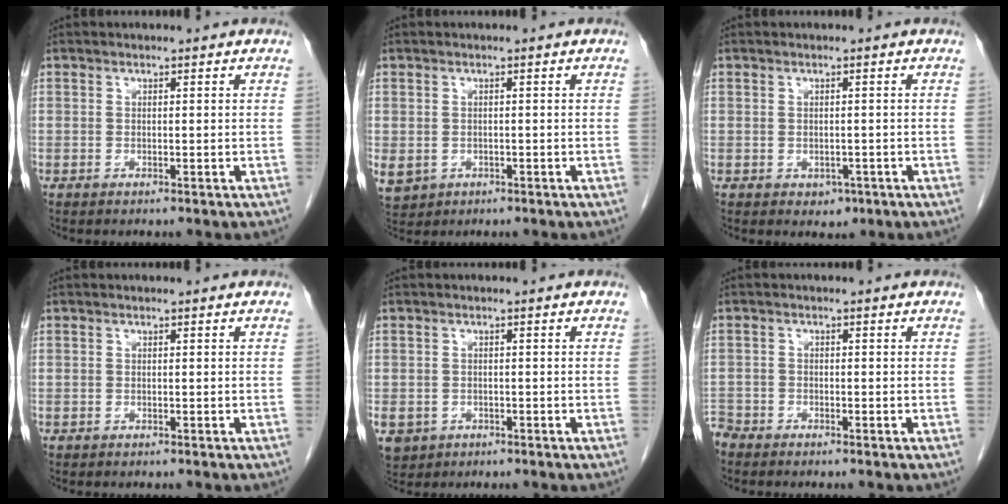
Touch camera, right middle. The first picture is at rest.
{"total": 6.2, "force": [-2.2, 5.3, 2.3], "torque": [-0.065, -0.006, -0.023]}
{"total": 1.8, "force": [-0.7, 1.4, 0.9], "torque": [-0.011, 0.002, -0.002]}
{"total": 0.0}
{"total": 6.7, "force": [-3.1, 5.6, 2.1], "torque": [-0.057, -0.004, -0.042]}
{"total": 3.1, "force": [-3.0, 1.0, 0.1], "torque": [-0.002, -0.006, -0.059]}